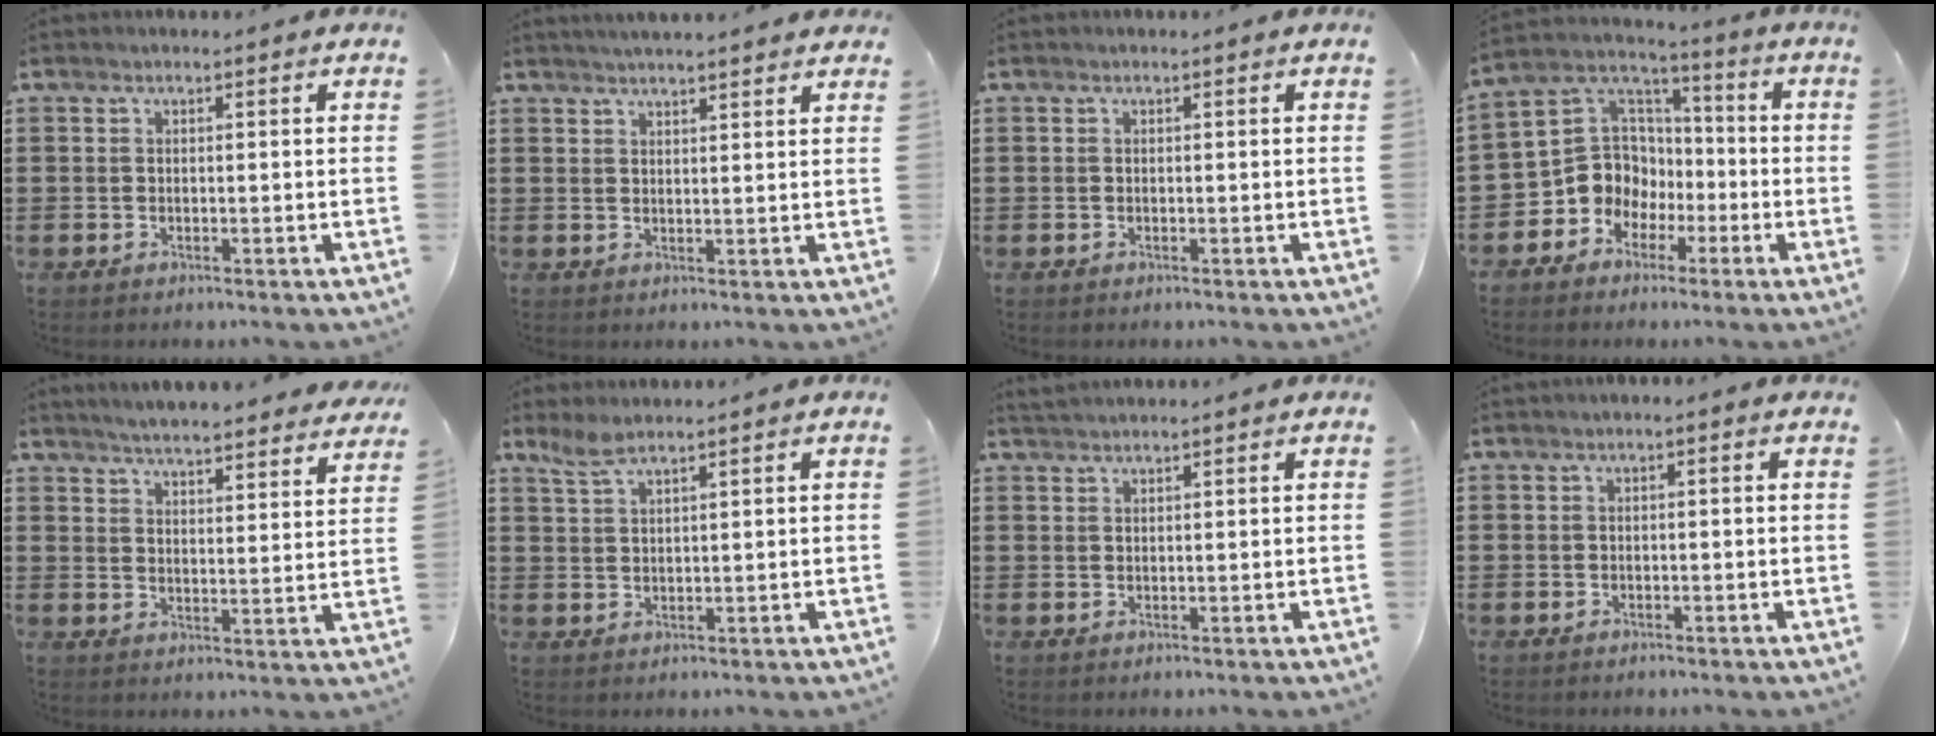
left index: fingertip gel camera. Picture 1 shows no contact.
{"total": 2.3, "force": [2.3, -0.1, 0.4], "torque": [-0.013, -0.003, 0.043]}
{"total": 0.0}
{"total": 9.7, "force": [-2.8, 9.0, 2.4], "torque": [-0.098, -0.001, -0.052]}
{"total": 4.3, "force": [4.2, -0.3, 0.5], "torque": [-0.030, -0.027, 0.072]}
{"total": 3.1, "force": [2.4, 0.7, 1.8], "torque": [-0.042, 0.002, 0.046]}
{"total": 1.3, "force": [1.3, 0.0, 0.2], "torque": [-0.006, 0.001, 0.025]}
{"total": 0.7, "force": [-0.6, 0.2, 0.2], "torque": [-0.006, -0.003, -0.011]}